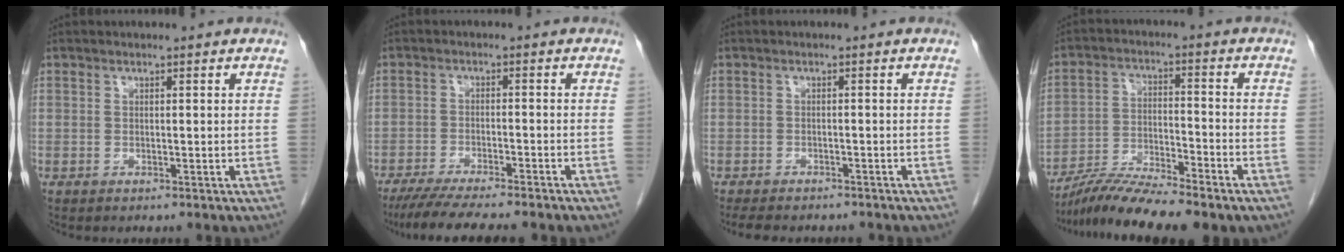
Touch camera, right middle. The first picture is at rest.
{"total": 11.0, "force": [-9.3, 0.4, 5.8], "torque": [-0.081, -0.023, -0.142]}
{"total": 8.6, "force": [-7.5, 2.5, 3.5], "torque": [-0.055, -0.005, -0.097]}
{"total": 9.3, "force": [-8.1, 0.0, 4.5], "torque": [-0.087, -0.012, -0.147]}